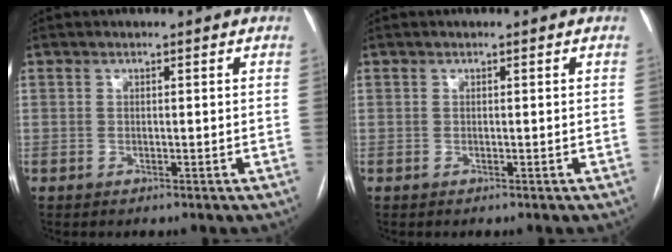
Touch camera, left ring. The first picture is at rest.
{"total": 0.0}